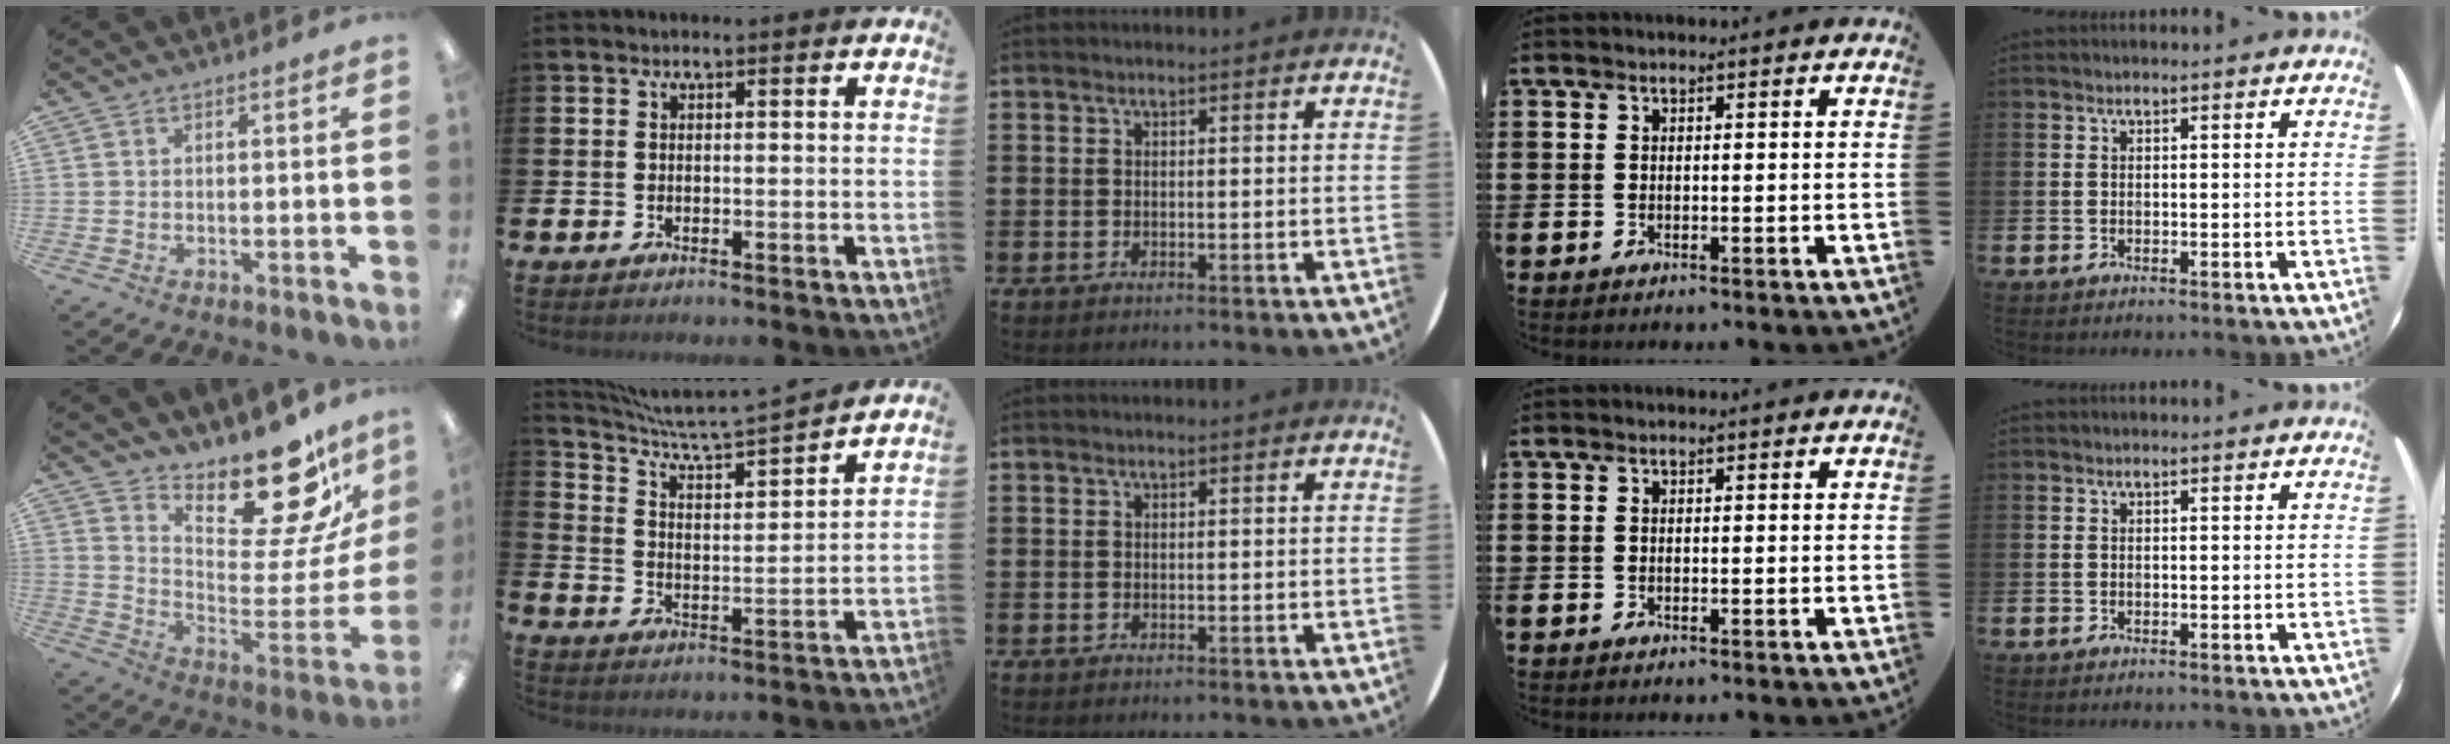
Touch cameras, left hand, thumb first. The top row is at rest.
{"thumb": {"total": 19.1, "force": [15.2, 5.8, 10.0], "torque": [-0.133, -0.134, 0.250]}, "index": {"total": 7.1, "force": [6.7, 0.4, 2.3], "torque": [-0.079, -0.054, 0.111]}}